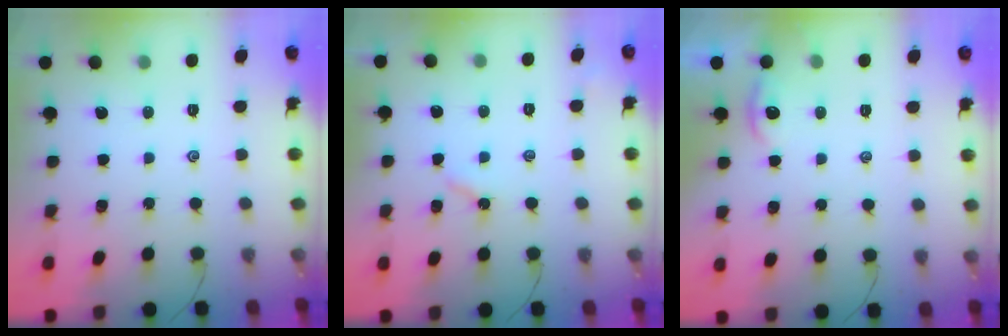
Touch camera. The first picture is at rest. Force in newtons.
{"total": 2.8, "press": 2.8, "slide": 0.5}
{"total": 1.5, "press": 1.5, "slide": 0.2}